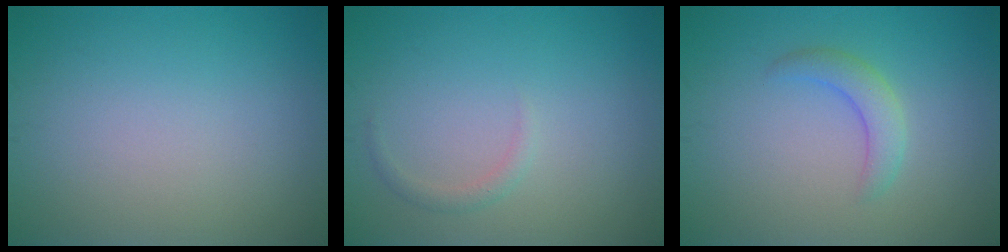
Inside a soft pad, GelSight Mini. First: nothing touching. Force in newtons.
{"total": 0.9, "press": 0.9, "slide": 0.0}
{"total": 2.3, "press": 2.3, "slide": 0.2}